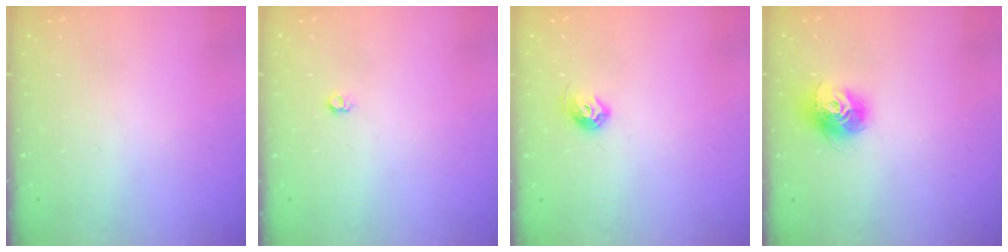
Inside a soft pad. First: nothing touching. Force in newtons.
{"total": 4.0, "press": 3.9, "slide": 0.7}
{"total": 6.9, "press": 6.8, "slide": 1.1}
{"total": 12.6, "press": 12.6, "slide": 1.1}